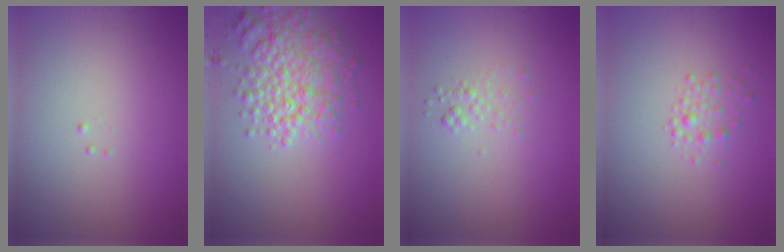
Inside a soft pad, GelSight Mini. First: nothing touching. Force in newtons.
{"total": 5.6, "press": 5.6, "slide": 0.2}
{"total": 1.0, "press": 1.0, "slide": 0.1}
{"total": 1.4, "press": 1.4, "slide": 0.0}